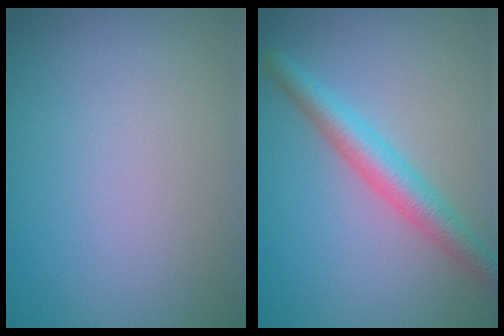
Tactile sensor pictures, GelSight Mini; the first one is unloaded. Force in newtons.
{"total": 3.7, "press": 3.7, "slide": 0.1}